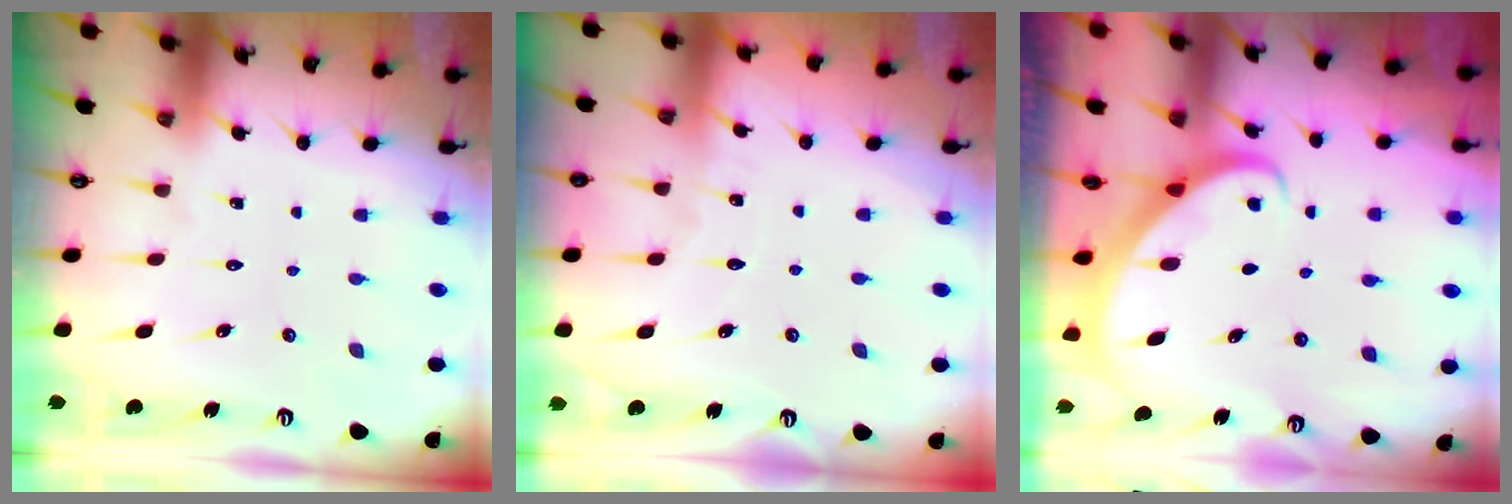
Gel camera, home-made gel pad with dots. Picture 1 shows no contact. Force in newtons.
{"total": 3.2, "press": 3.2, "slide": 0.3}
{"total": 2.7, "press": 2.7, "slide": 0.2}